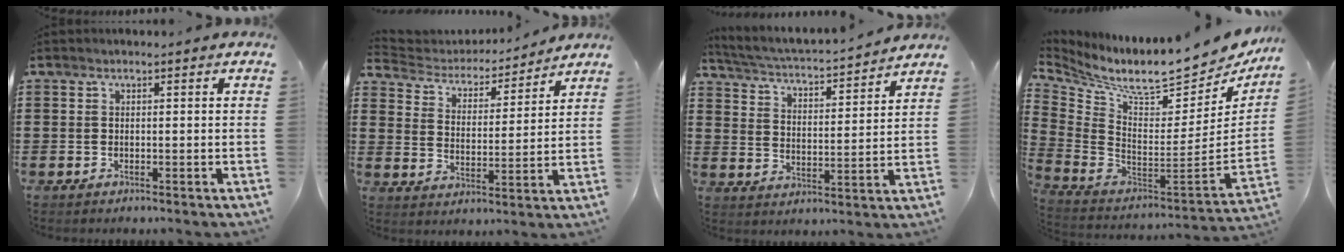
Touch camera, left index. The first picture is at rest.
{"total": 3.7, "force": [3.6, 0.9, 0.4], "torque": [-0.032, -0.028, 0.055]}
{"total": 3.1, "force": [3.0, -0.2, 0.9], "torque": [-0.038, -0.031, 0.041]}
{"total": 8.5, "force": [6.8, 1.2, 4.9], "torque": [-0.112, -0.072, 0.108]}